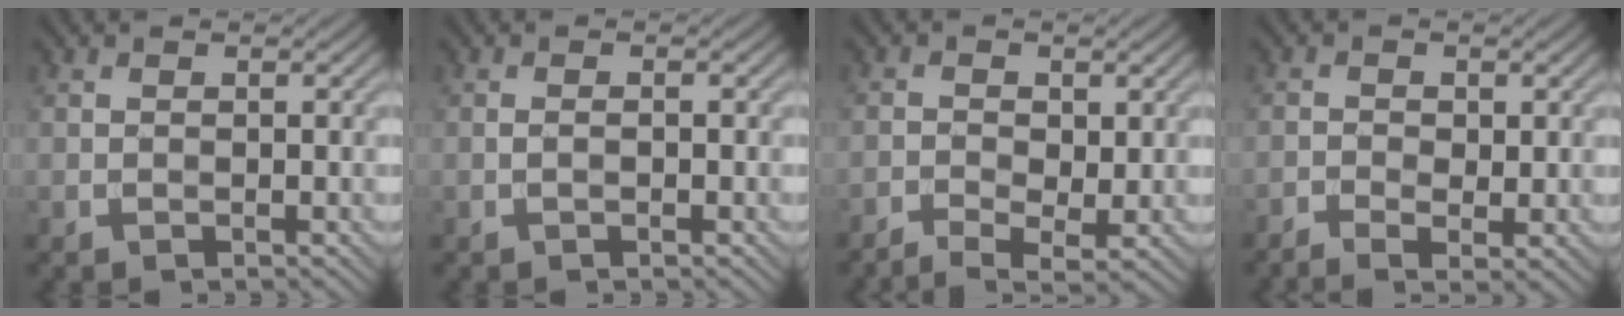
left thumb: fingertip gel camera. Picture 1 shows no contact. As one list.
[{"total": 0.8, "force": [-0.3, 0.1, 0.7], "torque": [-0.014, 0.000, -0.006]}, {"total": 3.2, "force": [-1.4, 1.3, 2.5], "torque": [-0.052, -0.005, -0.028]}, {"total": 2.7, "force": [-1.1, 1.1, 2.1], "torque": [-0.044, -0.005, -0.020]}]